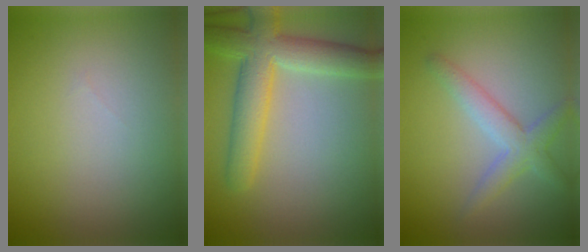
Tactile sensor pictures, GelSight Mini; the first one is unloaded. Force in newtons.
{"total": 6.3, "press": 6.3, "slide": 0.3}
{"total": 3.2, "press": 3.1, "slide": 0.1}